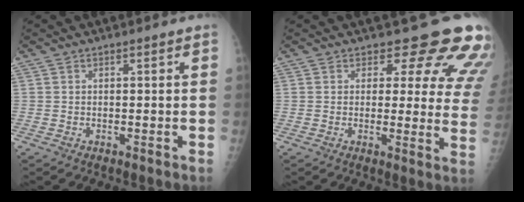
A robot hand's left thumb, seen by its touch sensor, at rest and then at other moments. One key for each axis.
{"total": 13.4, "fx": 11.5, "fy": 5.1, "fz": 4.6, "tx": 0.002, "ty": -0.087, "tz": 0.103}